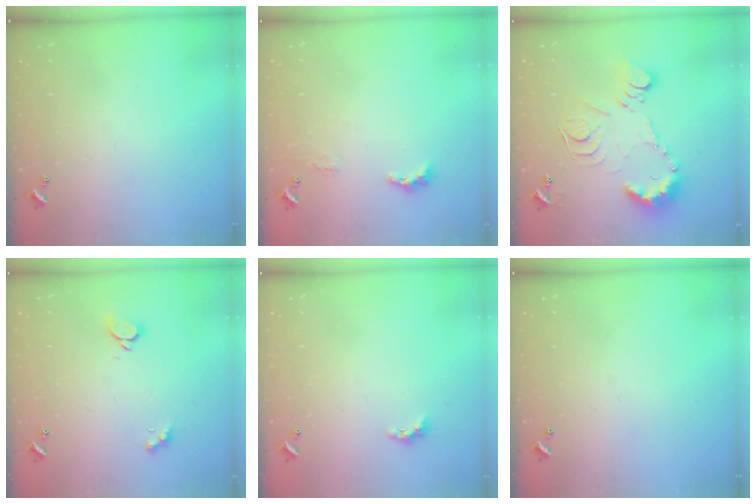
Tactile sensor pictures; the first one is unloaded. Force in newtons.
{"total": 2.1, "press": 2.0, "slide": 0.5}
{"total": 13.9, "press": 13.8, "slide": 1.2}
{"total": 1.9, "press": 1.7, "slide": 0.8}
{"total": 1.3, "press": 1.2, "slide": 0.6}
{"total": 0.0}